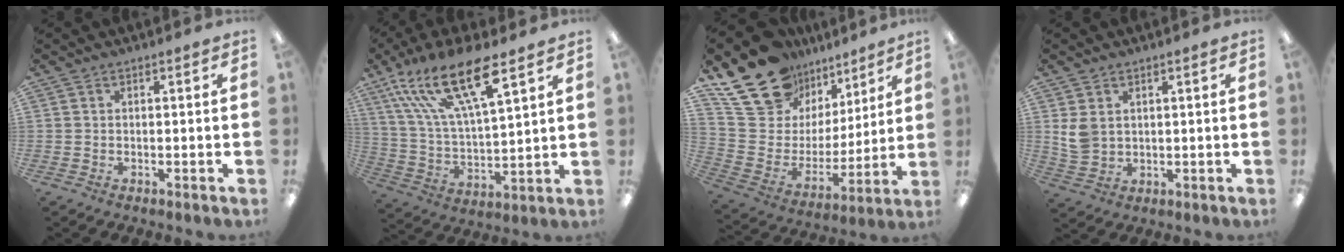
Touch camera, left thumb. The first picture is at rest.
{"total": 19.9, "force": [12.2, 6.7, 14.2], "torque": [-0.272, -0.060, 0.205]}
{"total": 19.7, "force": [14.6, 11.8, 6.2], "torque": [-0.141, -0.095, 0.282]}
{"total": 5.4, "force": [1.8, 4.3, 2.6], "torque": [-0.062, 0.006, 0.039]}